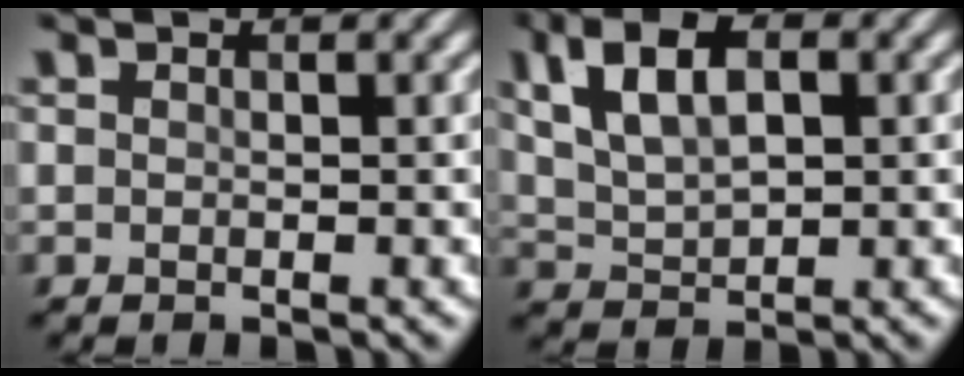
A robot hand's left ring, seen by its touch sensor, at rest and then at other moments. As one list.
[{"total": 6.8, "force": [2.4, 3.6, 5.2], "torque": [-0.100, 0.014, 0.038]}]